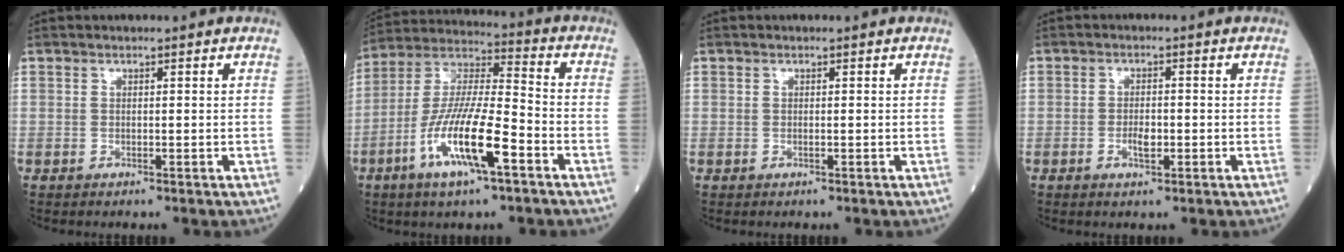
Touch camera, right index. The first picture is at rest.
{"total": 15.0, "force": [-6.2, 2.3, 13.4], "torque": [-0.264, -0.010, -0.118]}
{"total": 0.0}
{"total": 2.7, "force": [-0.9, 1.0, 2.3], "torque": [-0.041, 0.001, -0.015]}